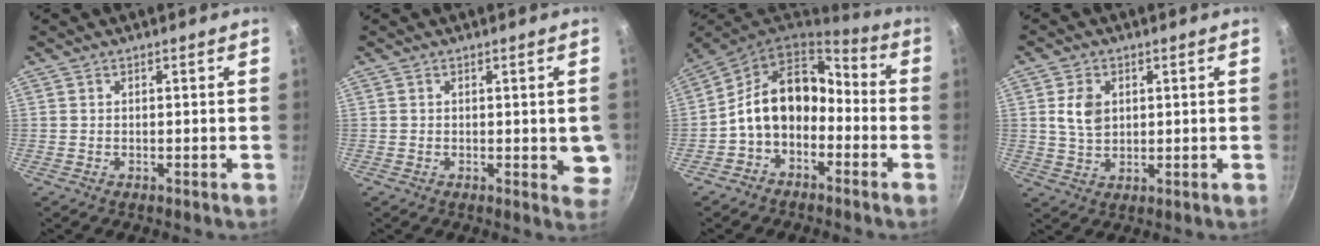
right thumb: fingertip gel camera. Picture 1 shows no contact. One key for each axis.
{"total": 4.9, "fx": -0.2, "fy": 2.1, "fz": 4.4, "tx": -0.035, "ty": -0.008, "tz": -0.003}
{"total": 13.5, "fx": -2.9, "fy": 9.7, "fz": 8.9, "tx": -0.122, "ty": 0.063, "tz": -0.070}
{"total": 5.9, "fx": 1.4, "fy": 4.2, "fz": 3.8, "tx": -0.060, "ty": -0.007, "tz": 0.029}